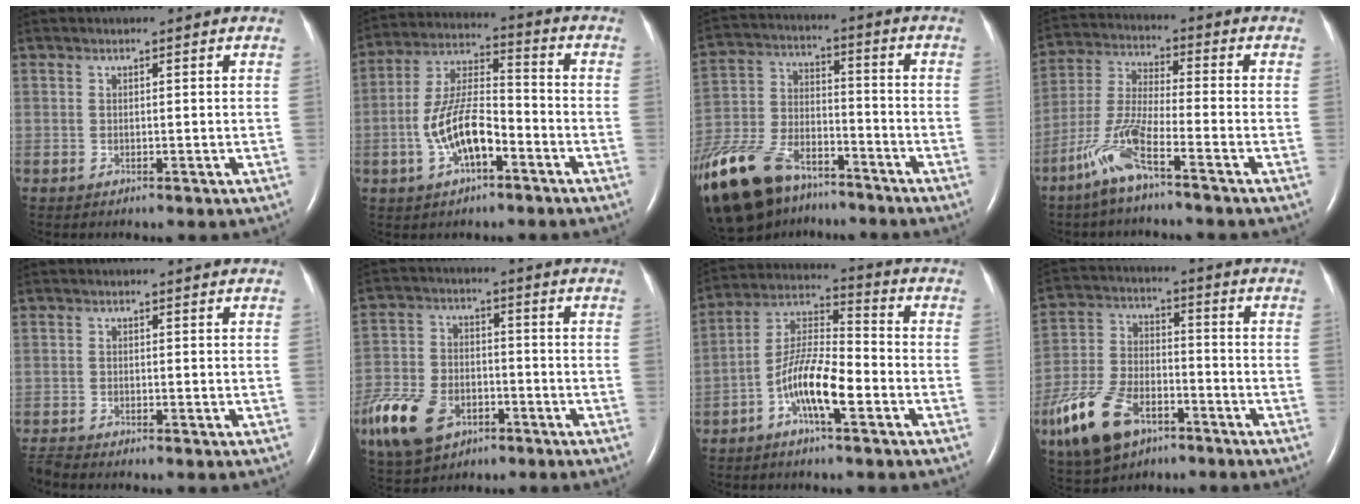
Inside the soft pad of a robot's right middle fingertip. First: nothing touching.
{"total": 10.7, "force": [-3.9, 4.0, 9.1], "torque": [-0.192, 0.016, -0.071]}
{"total": 21.8, "force": [-15.9, 9.9, 11.0], "torque": [-0.310, -0.020, -0.288]}
{"total": 9.1, "force": [-5.7, 0.7, 7.0], "torque": [-0.163, -0.010, -0.122]}
{"total": 2.5, "force": [-2.4, -0.4, 0.2], "torque": [-0.014, -0.016, -0.049]}
{"total": 16.5, "force": [-8.5, 10.2, 9.8], "torque": [-0.247, -0.007, -0.148]}
{"total": 10.4, "force": [-4.4, 2.4, 9.1], "torque": [-0.184, 0.015, -0.082]}
{"total": 13.9, "force": [-7.8, 7.2, 9.0], "torque": [-0.205, -0.002, -0.141]}